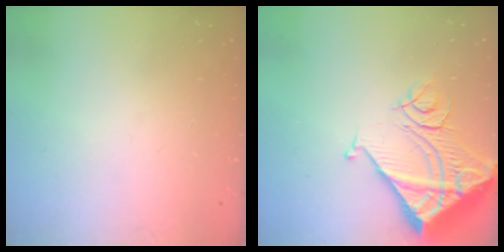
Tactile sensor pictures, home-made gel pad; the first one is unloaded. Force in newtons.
{"total": 14.6, "press": 14.5, "slide": 2.0}